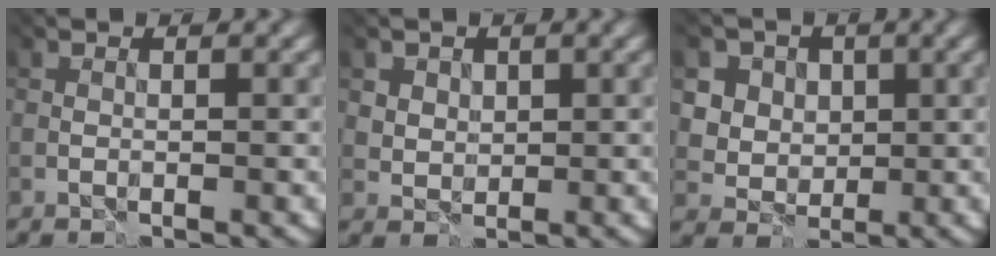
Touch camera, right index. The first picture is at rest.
{"total": 2.8, "force": [1.8, 2.1, 0.6], "torque": [-0.033, -0.003, 0.037]}
{"total": 6.3, "force": [3.0, 5.3, 1.8], "torque": [-0.038, 0.004, 0.047]}